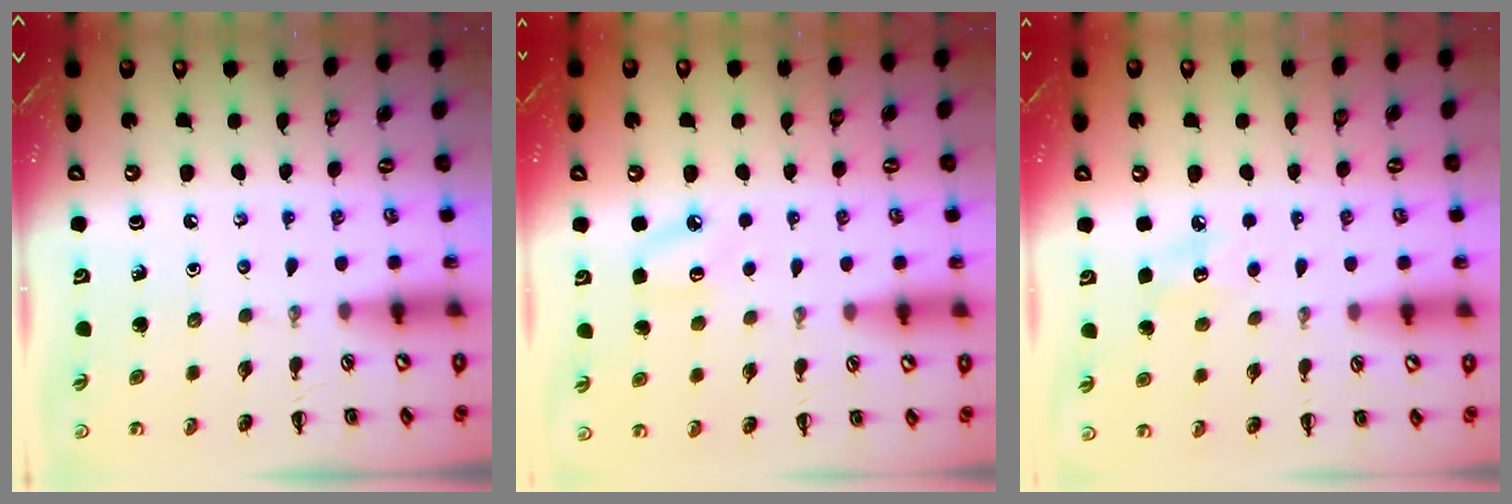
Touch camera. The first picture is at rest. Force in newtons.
{"total": 6.1, "press": 5.8, "slide": 1.7}
{"total": 6.4, "press": 6.1, "slide": 1.8}